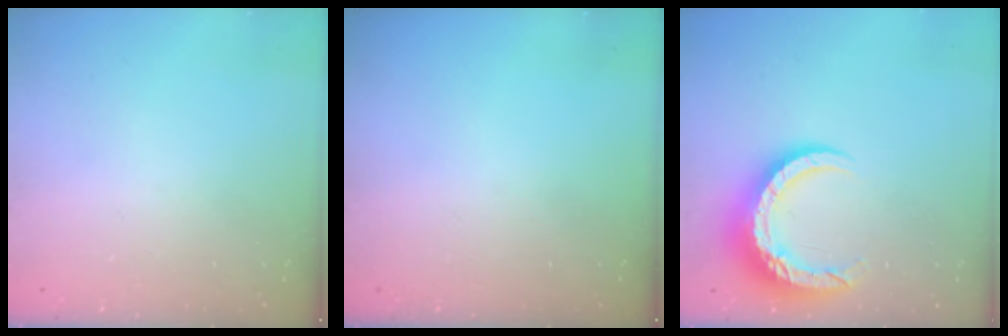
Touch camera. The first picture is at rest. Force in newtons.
{"total": 0.0}
{"total": 12.0, "press": 11.9, "slide": 1.2}